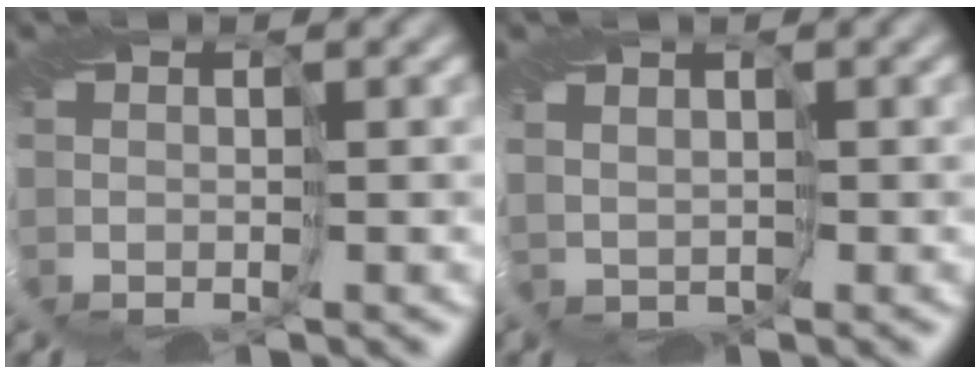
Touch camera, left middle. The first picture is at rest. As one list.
[{"total": 1.5, "force": [0.7, 1.1, 0.8], "torque": [-0.019, 0.000, 0.012]}]